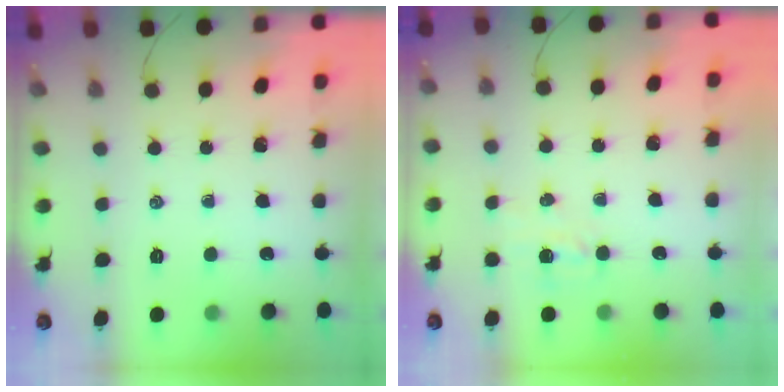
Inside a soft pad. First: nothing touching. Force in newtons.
{"total": 3.5, "press": 3.4, "slide": 1.0}